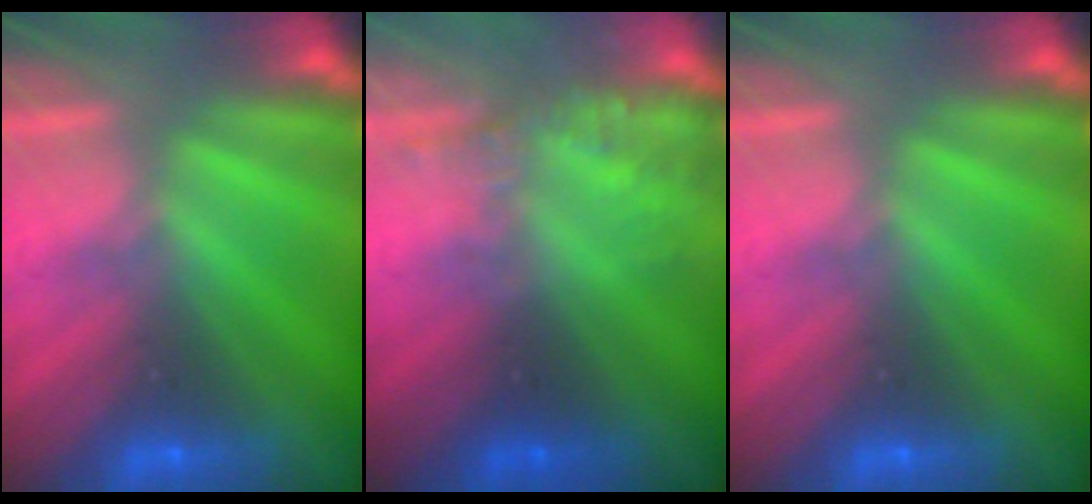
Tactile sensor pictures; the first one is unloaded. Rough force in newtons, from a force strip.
{"total": 2.2}
{"total": 0.0}